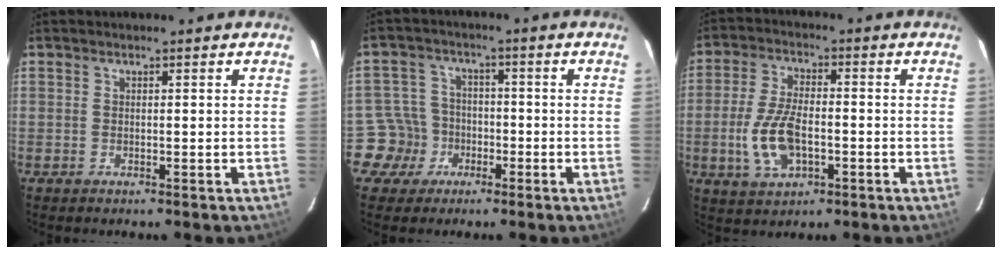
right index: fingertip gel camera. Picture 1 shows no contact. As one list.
[{"total": 6.6, "force": [-3.0, 5.8, -0.4], "torque": [-0.007, 0.029, -0.057]}, {"total": 10.4, "force": [-2.6, 5.2, 8.7], "torque": [-0.187, -0.001, -0.045]}]